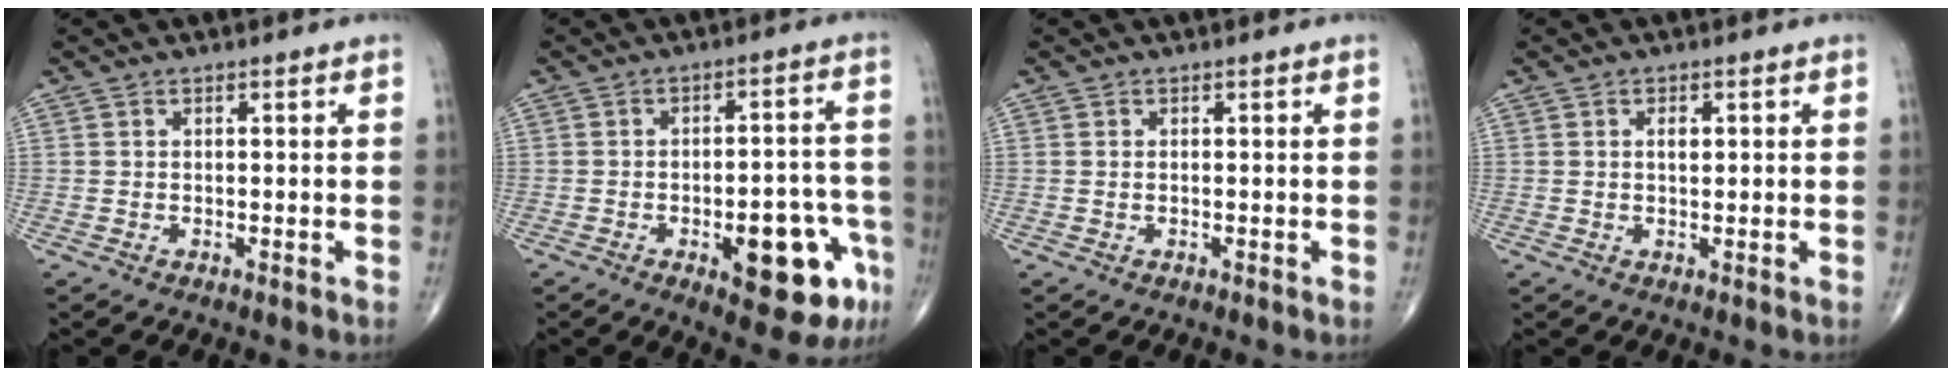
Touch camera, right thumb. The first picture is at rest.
{"total": 14.7, "force": [-6.0, 6.0, 12.0], "torque": [-0.124, 0.034, -0.067]}
{"total": 0.0}
{"total": 1.6, "force": [0.5, 0.9, 1.3], "torque": [-0.021, -0.001, 0.007]}